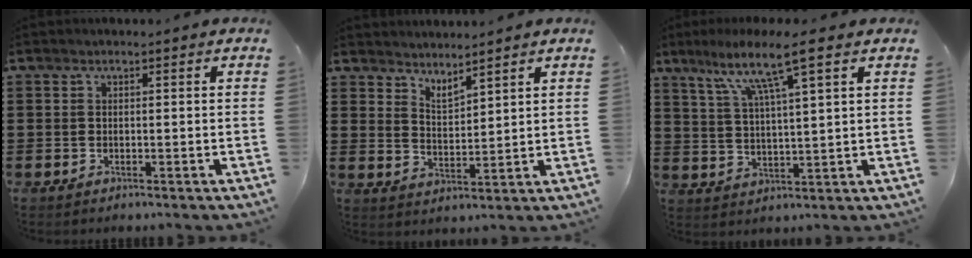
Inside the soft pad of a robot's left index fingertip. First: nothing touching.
{"total": 3.1, "force": [3.1, -0.1, 0.0], "torque": [-0.010, -0.012, 0.058]}
{"total": 9.2, "force": [5.9, 0.7, 7.0], "torque": [-0.151, -0.014, 0.100]}